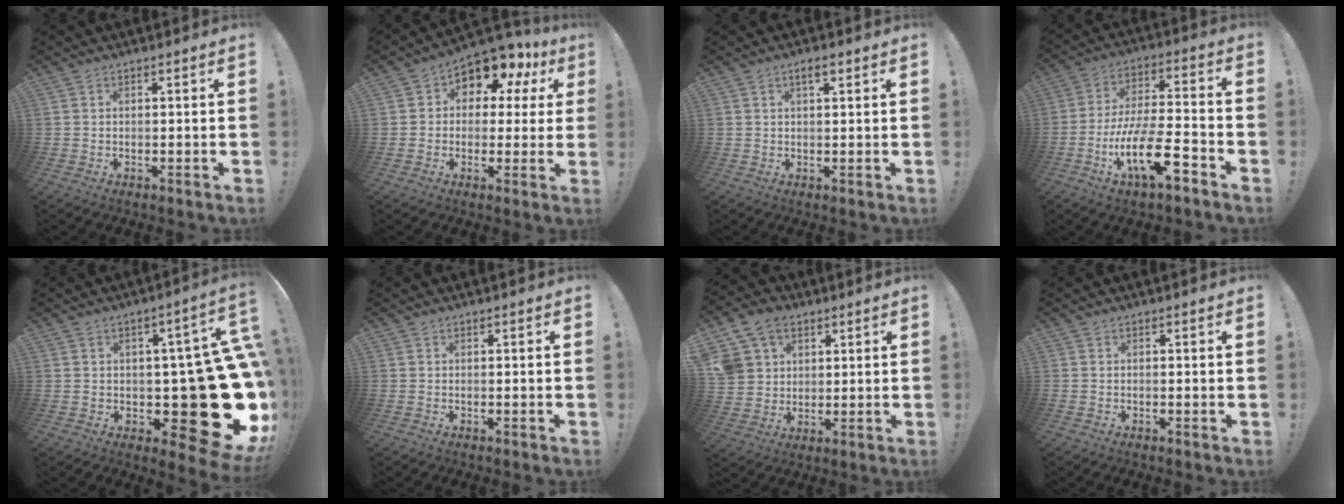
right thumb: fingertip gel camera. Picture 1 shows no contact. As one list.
[{"total": 8.3, "force": [5.1, 4.9, 4.3], "torque": [-0.058, -0.049, 0.090]}, {"total": 2.8, "force": [1.5, 0.9, 2.2], "torque": [-0.030, -0.002, 0.022]}, {"total": 18.1, "force": [-8.1, 5.3, 15.3], "torque": [-0.289, 0.032, -0.131]}, {"total": 27.5, "force": [-4.2, 11.9, 24.4], "torque": [-0.293, -0.003, -0.029]}, {"total": 0.0}, {"total": 12.9, "force": [6.3, 9.9, 5.3], "torque": [-0.094, -0.023, 0.129]}, {"total": 0.0}]